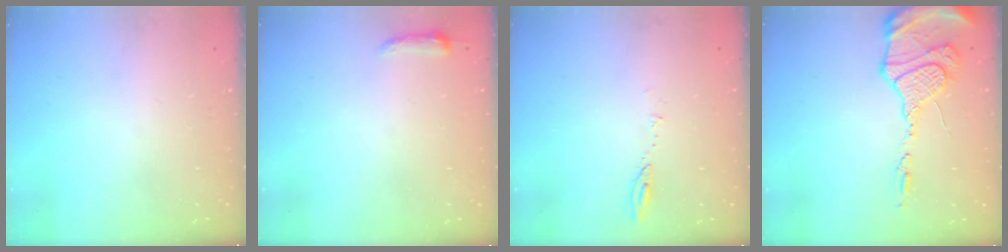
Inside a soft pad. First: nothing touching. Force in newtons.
{"total": 3.3, "press": 3.2, "slide": 0.7}
{"total": 4.5, "press": 4.4, "slide": 0.6}
{"total": 15.6, "press": 15.2, "slide": 3.5}